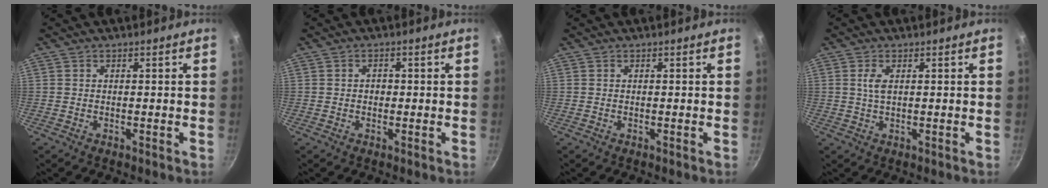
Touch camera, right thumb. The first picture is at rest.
{"total": 1.5, "force": [-0.1, 1.3, 0.8], "torque": [-0.008, 0.003, -0.003]}
{"total": 0.0}
{"total": 2.4, "force": [0.6, 1.1, 2.1], "torque": [-0.042, -0.001, 0.015]}